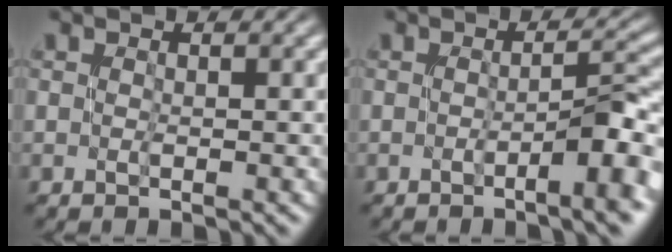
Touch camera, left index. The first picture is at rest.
{"total": 5.5, "force": [-2.5, 1.2, 4.7], "torque": [-0.064, 0.009, -0.036]}